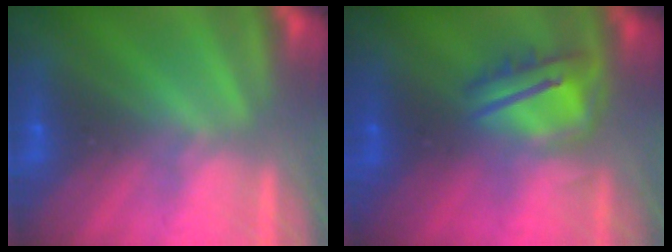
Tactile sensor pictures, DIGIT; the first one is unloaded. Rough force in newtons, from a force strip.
{"total": 3.8}